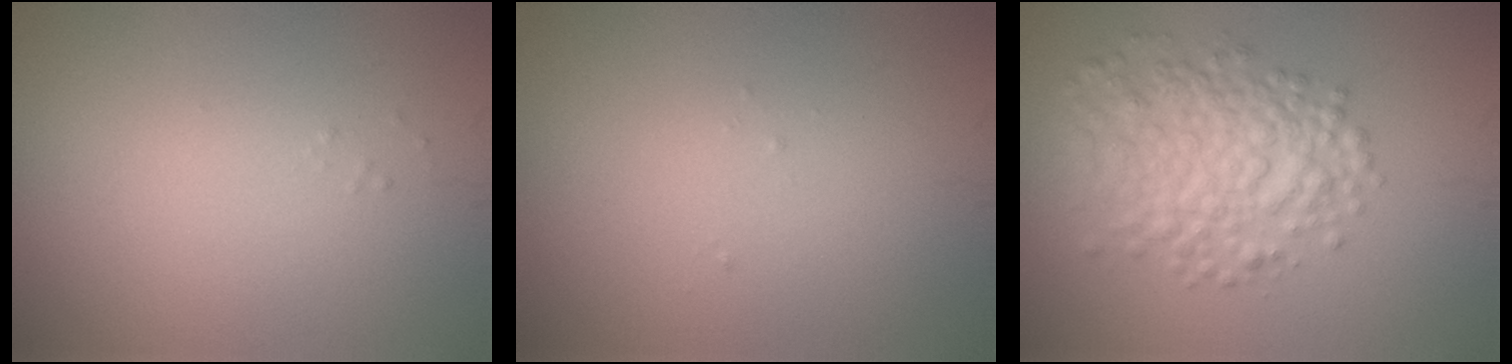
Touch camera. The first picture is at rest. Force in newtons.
{"total": 0.0}
{"total": 5.6, "press": 5.6, "slide": 0.1}